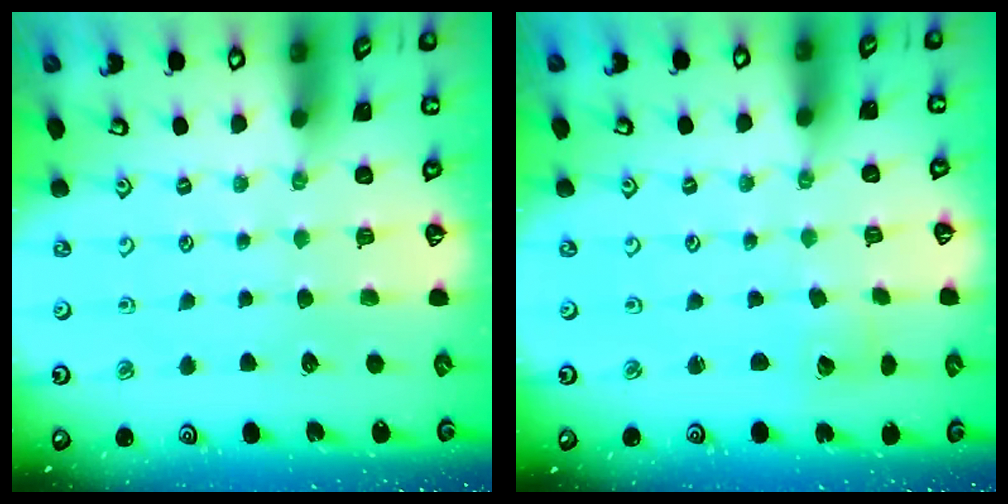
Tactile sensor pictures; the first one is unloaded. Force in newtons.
{"total": 2.1, "press": 2.1, "slide": 0.2}